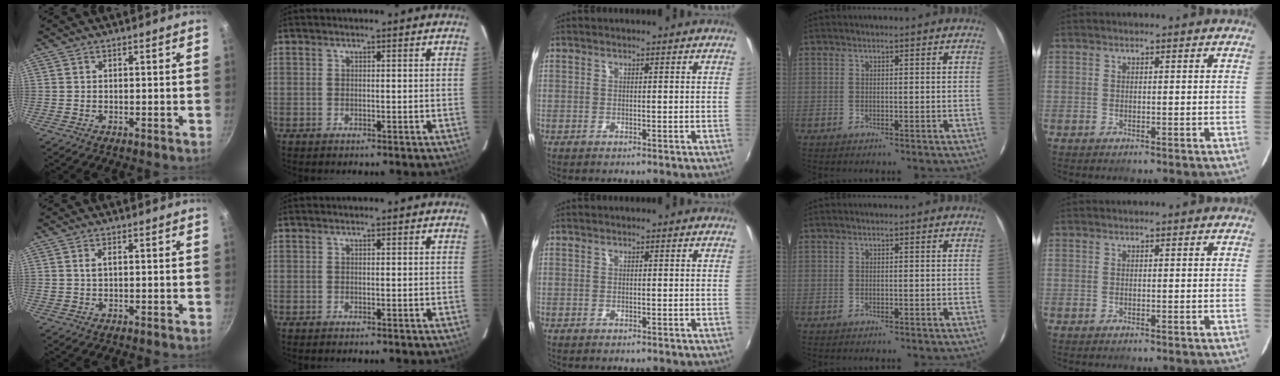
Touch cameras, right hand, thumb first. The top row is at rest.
{"thumb": {"total": 1.6, "force": [0.4, 0.6, 1.4], "torque": [-0.027, 0.002, 0.009]}}